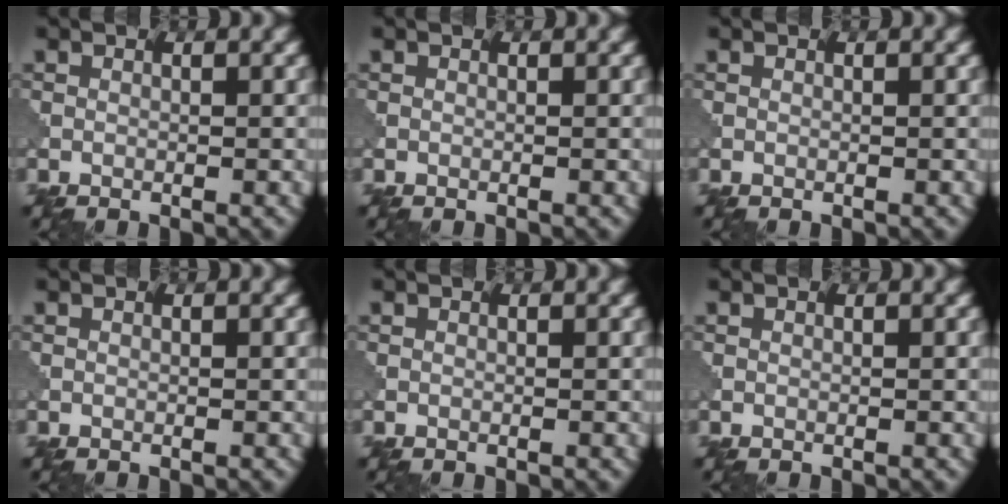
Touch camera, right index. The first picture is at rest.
{"total": 0.0}
{"total": 0.0}
{"total": 0.0}
{"total": 0.0}
{"total": 0.0}